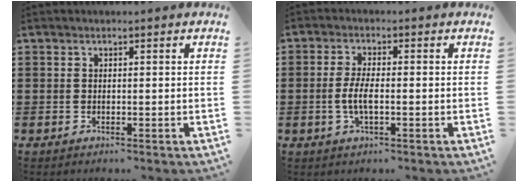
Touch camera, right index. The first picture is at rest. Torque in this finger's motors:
{"motor_torque": [2.14, 0.00, 0.25, 0.12]}